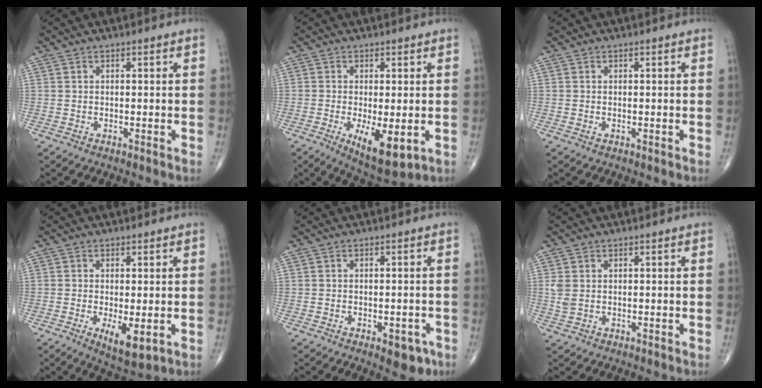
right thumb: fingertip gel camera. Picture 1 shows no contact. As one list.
[{"total": 8.9, "force": [-2.3, 3.4, 7.9], "torque": [-0.122, -0.022, -0.029]}, {"total": 0.0}, {"total": 6.2, "force": [-1.6, 2.3, 5.5], "torque": [-0.090, -0.018, -0.019]}, {"total": 4.6, "force": [-2.3, 2.4, 3.2], "torque": [-0.023, 0.010, -0.022]}, {"total": 2.3, "force": [0.3, 1.6, 1.7], "torque": [-0.046, 0.004, 0.010]}]